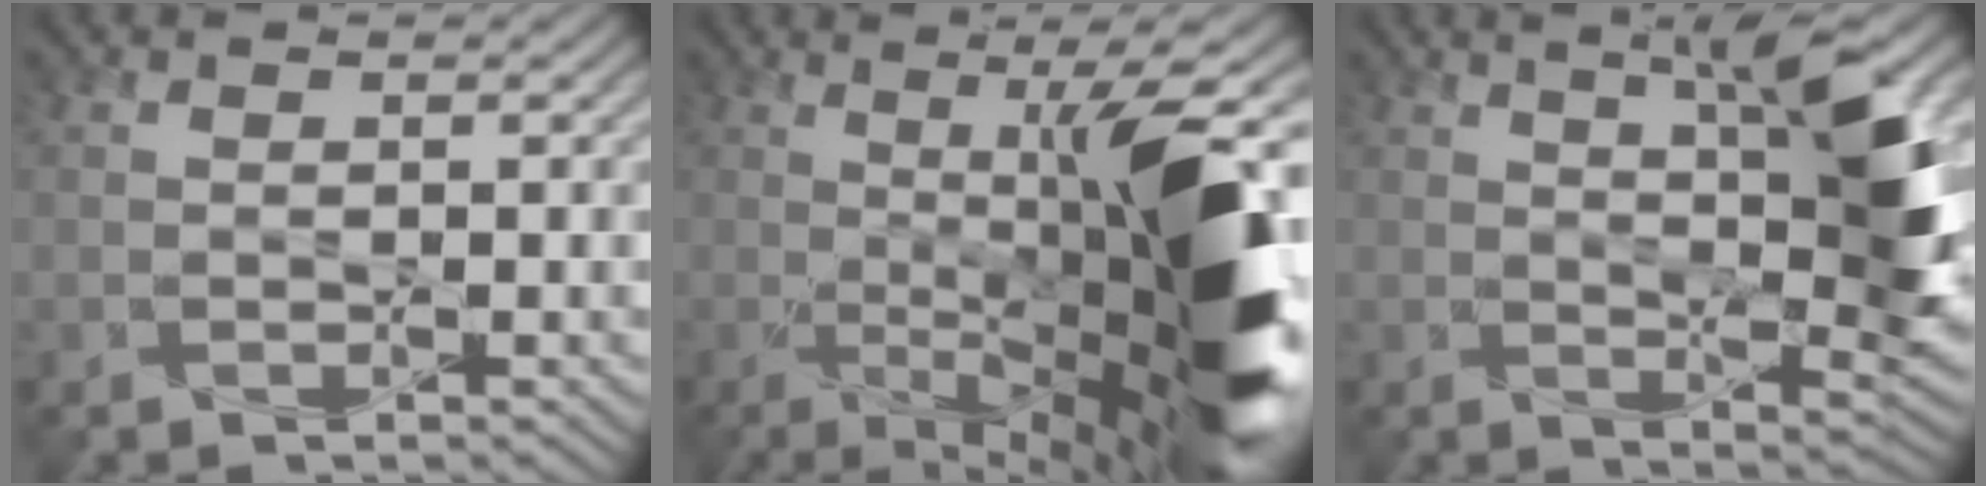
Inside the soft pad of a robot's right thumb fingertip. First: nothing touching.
{"total": 16.4, "force": [-1.6, 4.1, 15.8], "torque": [-0.227, -0.001, -0.012]}
{"total": 10.5, "force": [3.1, 2.6, 9.7], "torque": [-0.150, 0.000, 0.054]}